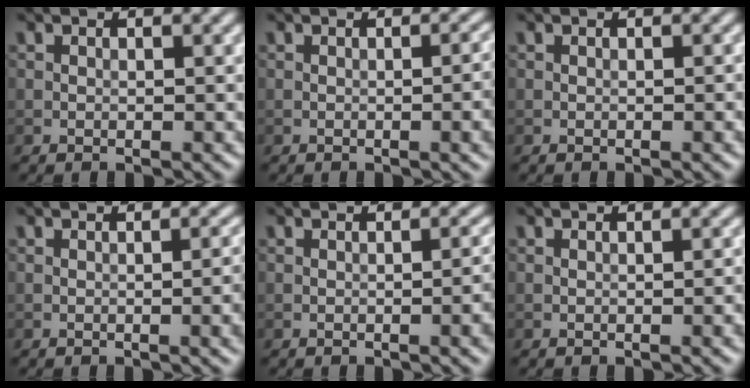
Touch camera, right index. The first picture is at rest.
{"total": 4.8, "force": [-0.6, 1.9, 4.4], "torque": [-0.041, -0.006, -0.003]}
{"total": 0.8, "force": [-0.2, 0.1, 0.7], "torque": [-0.009, 0.000, -0.002]}
{"total": 5.0, "force": [-0.6, 1.9, 4.5], "torque": [-0.042, -0.005, -0.004]}
{"total": 4.9, "force": [-0.7, 1.9, 4.5], "torque": [-0.040, -0.004, -0.006]}
{"total": 1.8, "force": [-0.3, 0.4, 1.7], "torque": [-0.020, 0.000, -0.006]}